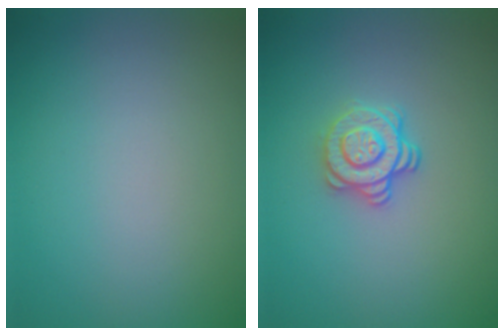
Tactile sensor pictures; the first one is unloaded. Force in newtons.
{"total": 3.0, "press": 2.6, "slide": 1.4}